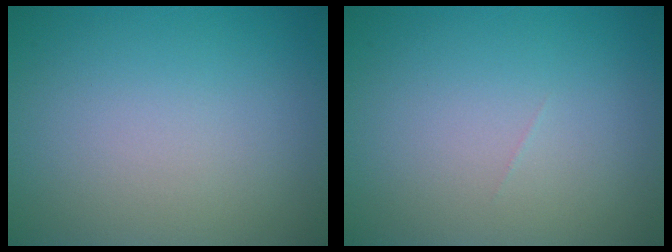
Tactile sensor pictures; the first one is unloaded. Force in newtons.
{"total": 0.0}